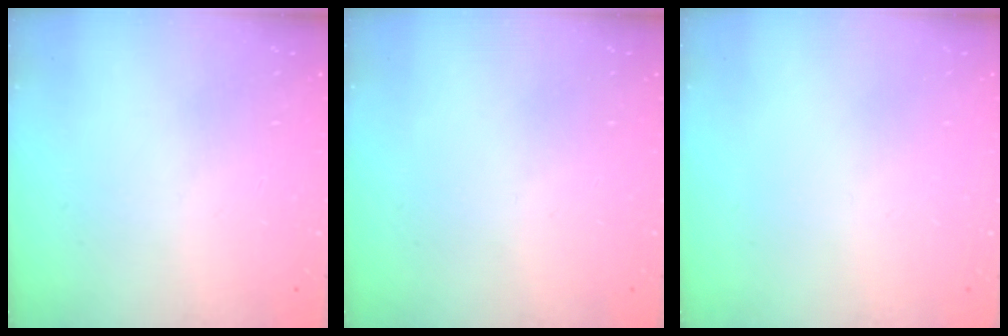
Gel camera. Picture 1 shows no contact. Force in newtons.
{"total": 0.0}
{"total": 0.0}